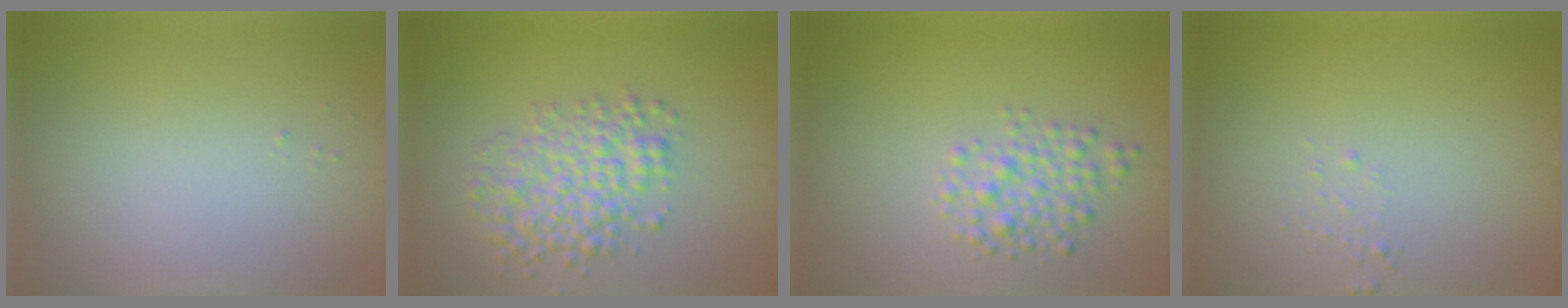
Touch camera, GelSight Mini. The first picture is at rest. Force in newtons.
{"total": 4.6, "press": 4.6, "slide": 0.2}
{"total": 2.7, "press": 2.7, "slide": 0.1}
{"total": 0.6, "press": 0.6, "slide": 0.1}